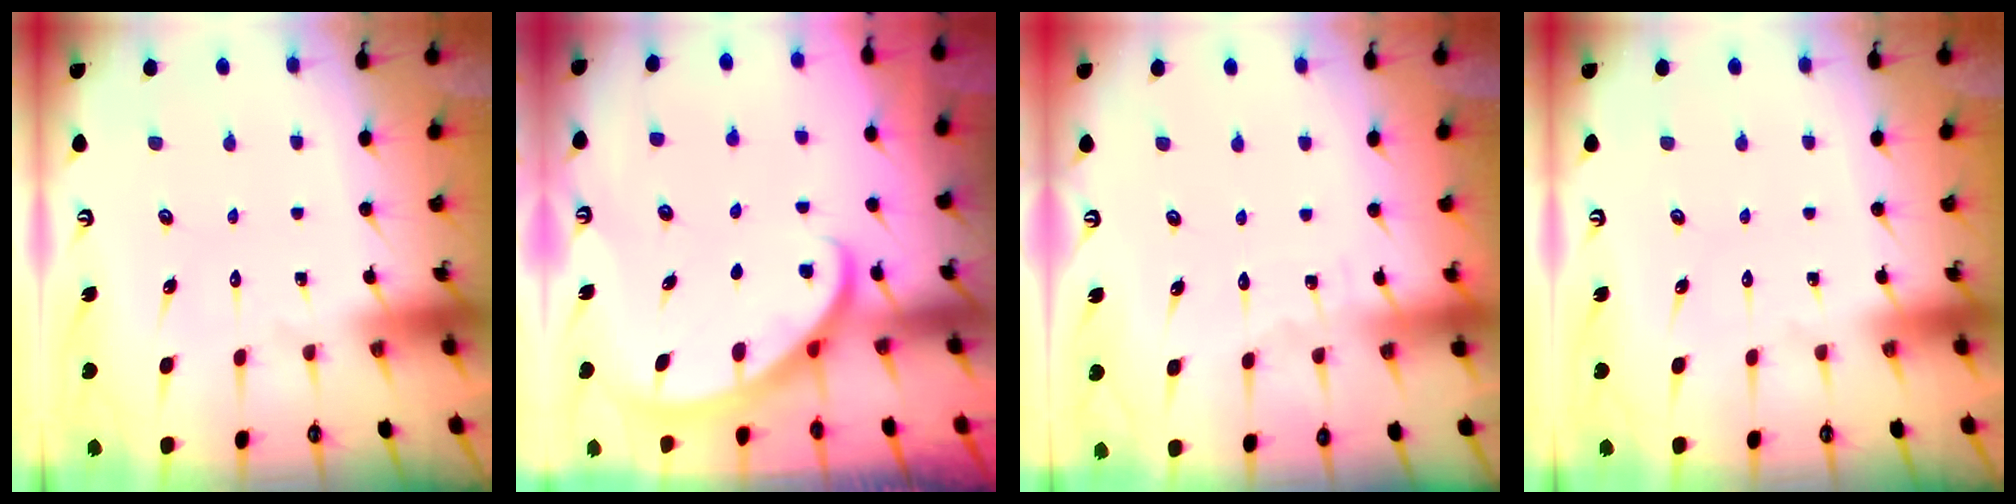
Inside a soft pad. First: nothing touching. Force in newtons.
{"total": 3.1, "press": 3.1, "slide": 0.1}
{"total": 3.4, "press": 3.4, "slide": 0.4}
{"total": 0.0}